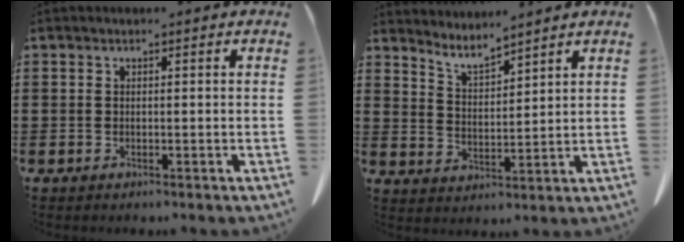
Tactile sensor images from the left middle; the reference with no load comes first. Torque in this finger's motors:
{"motor_torque": [0.13, 0.06, 0.00, 0.01]}